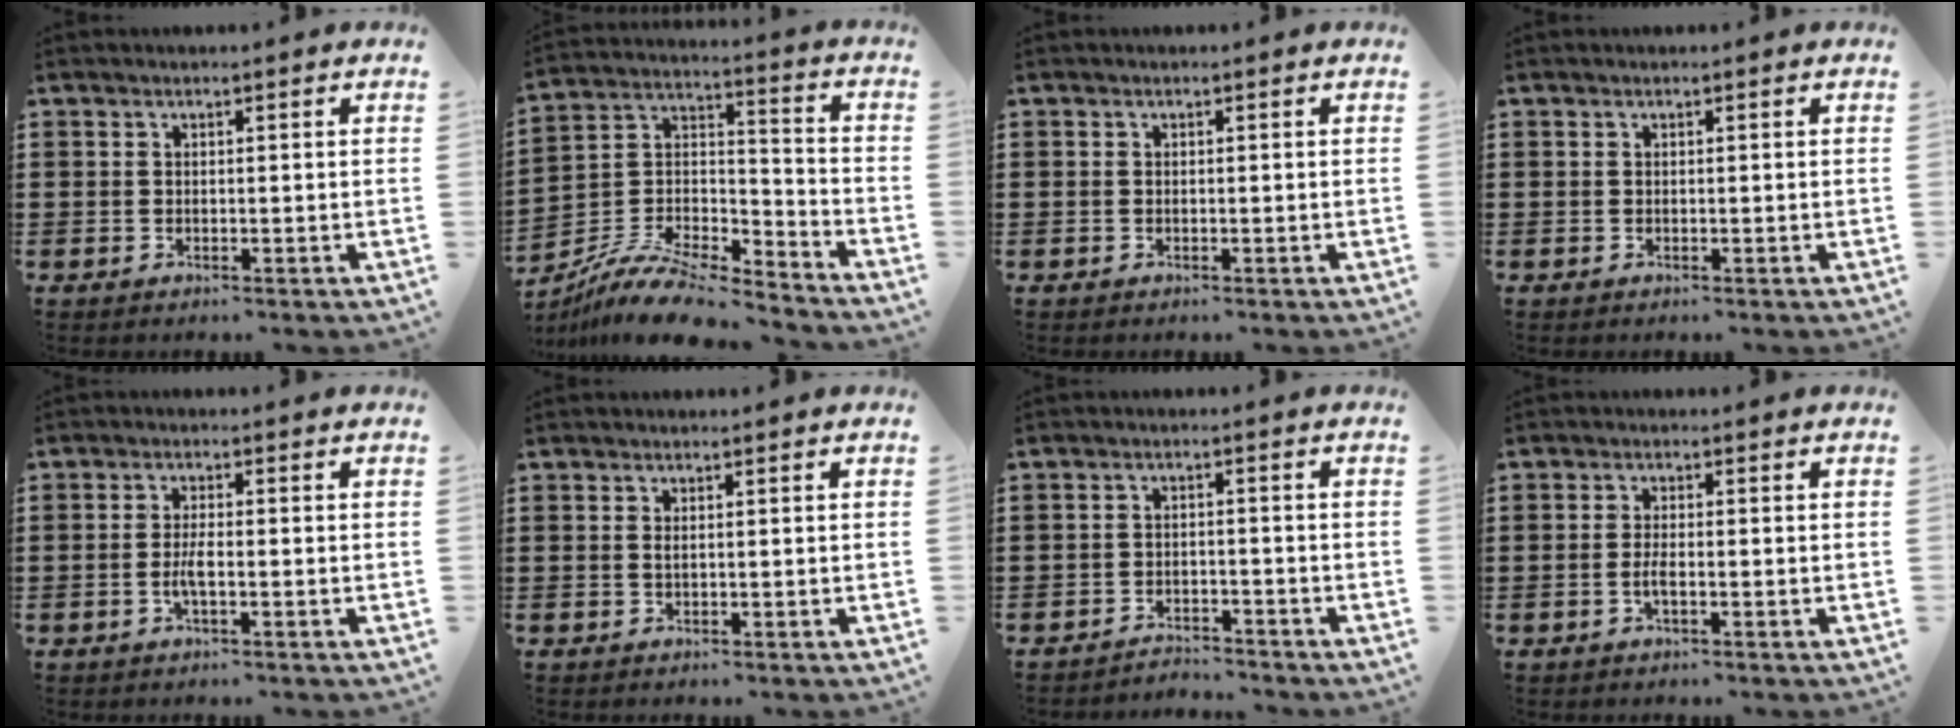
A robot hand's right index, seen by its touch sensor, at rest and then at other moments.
{"total": 10.6, "force": [-9.2, 2.3, 4.7], "torque": [-0.099, 0.018, -0.186]}
{"total": 0.0}
{"total": 0.0}
{"total": 2.6, "force": [-0.9, 0.6, 2.3], "torque": [-0.057, -0.003, -0.020]}
{"total": 0.6, "force": [0.0, 0.1, 0.6], "torque": [-0.012, -0.002, 0.001]}
{"total": 2.9, "force": [-2.9, 0.2, -0.1], "torque": [-0.006, 0.000, -0.063]}
{"total": 2.2, "force": [-0.7, 0.4, 2.0], "torque": [-0.045, -0.002, -0.015]}